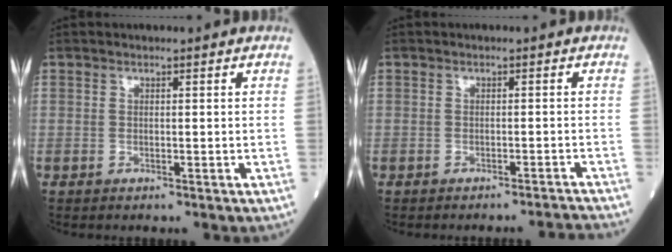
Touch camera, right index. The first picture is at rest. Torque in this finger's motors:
{"motor_torque": [-0.31, -0.28, 0.05, 0.00]}